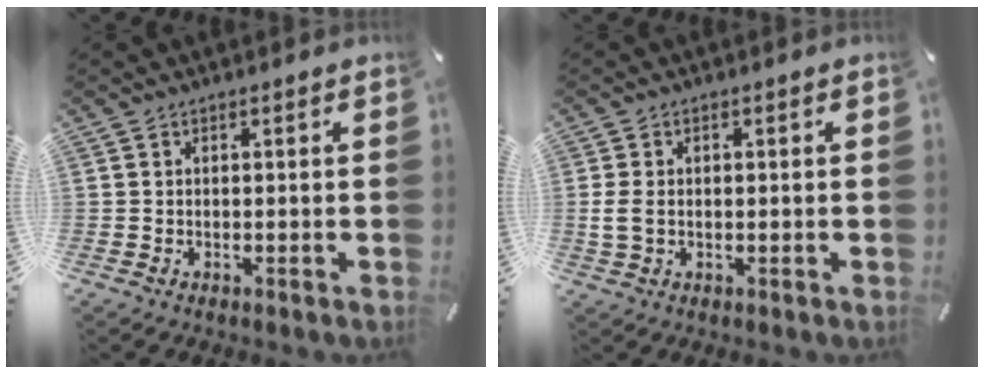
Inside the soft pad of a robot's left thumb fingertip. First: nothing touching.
{"total": 3.6, "force": [0.1, 2.5, 2.6], "torque": [-0.065, 0.001, -0.001]}